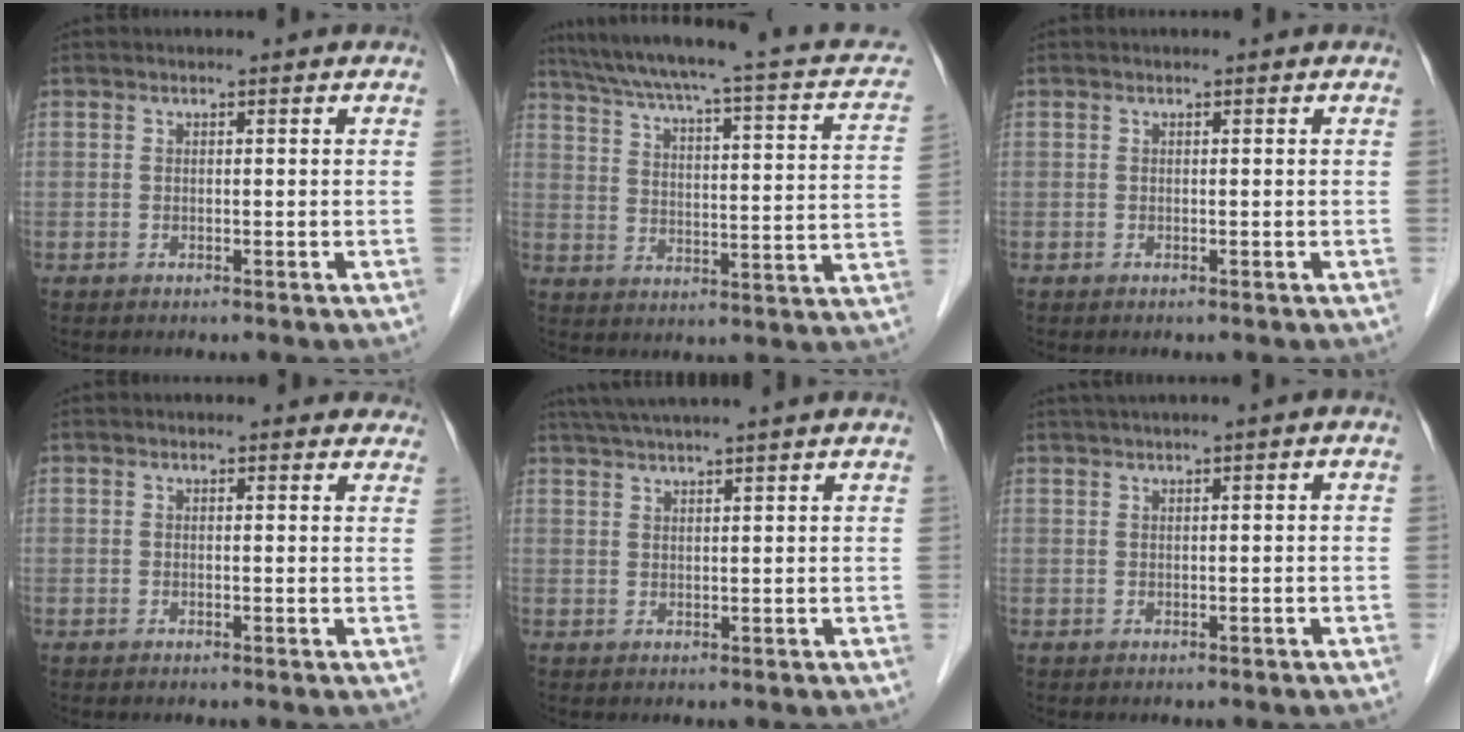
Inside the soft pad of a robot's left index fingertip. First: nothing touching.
{"total": 21.1, "force": [15.3, 4.1, 13.9], "torque": [-0.211, 0.014, 0.187]}
{"total": 0.0}
{"total": 3.1, "force": [2.8, 1.3, 0.5], "torque": [0.009, -0.008, 0.009]}
{"total": 10.1, "force": [8.8, -0.9, 5.0], "torque": [-0.085, 0.038, 0.120]}
{"total": 1.9, "force": [1.1, -0.2, 1.5], "torque": [-0.037, 0.016, 0.025]}